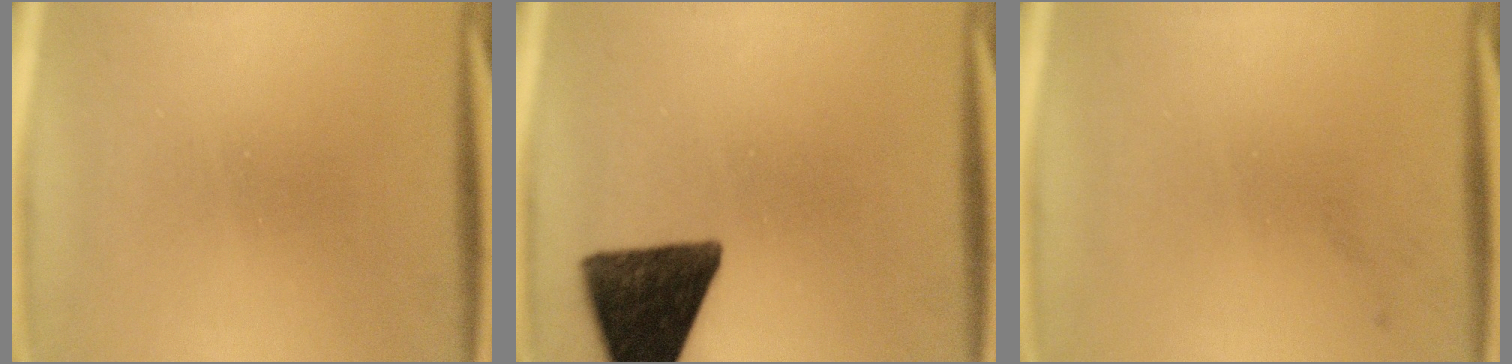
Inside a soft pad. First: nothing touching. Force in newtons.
{"total": 14.4}
{"total": 1.1}